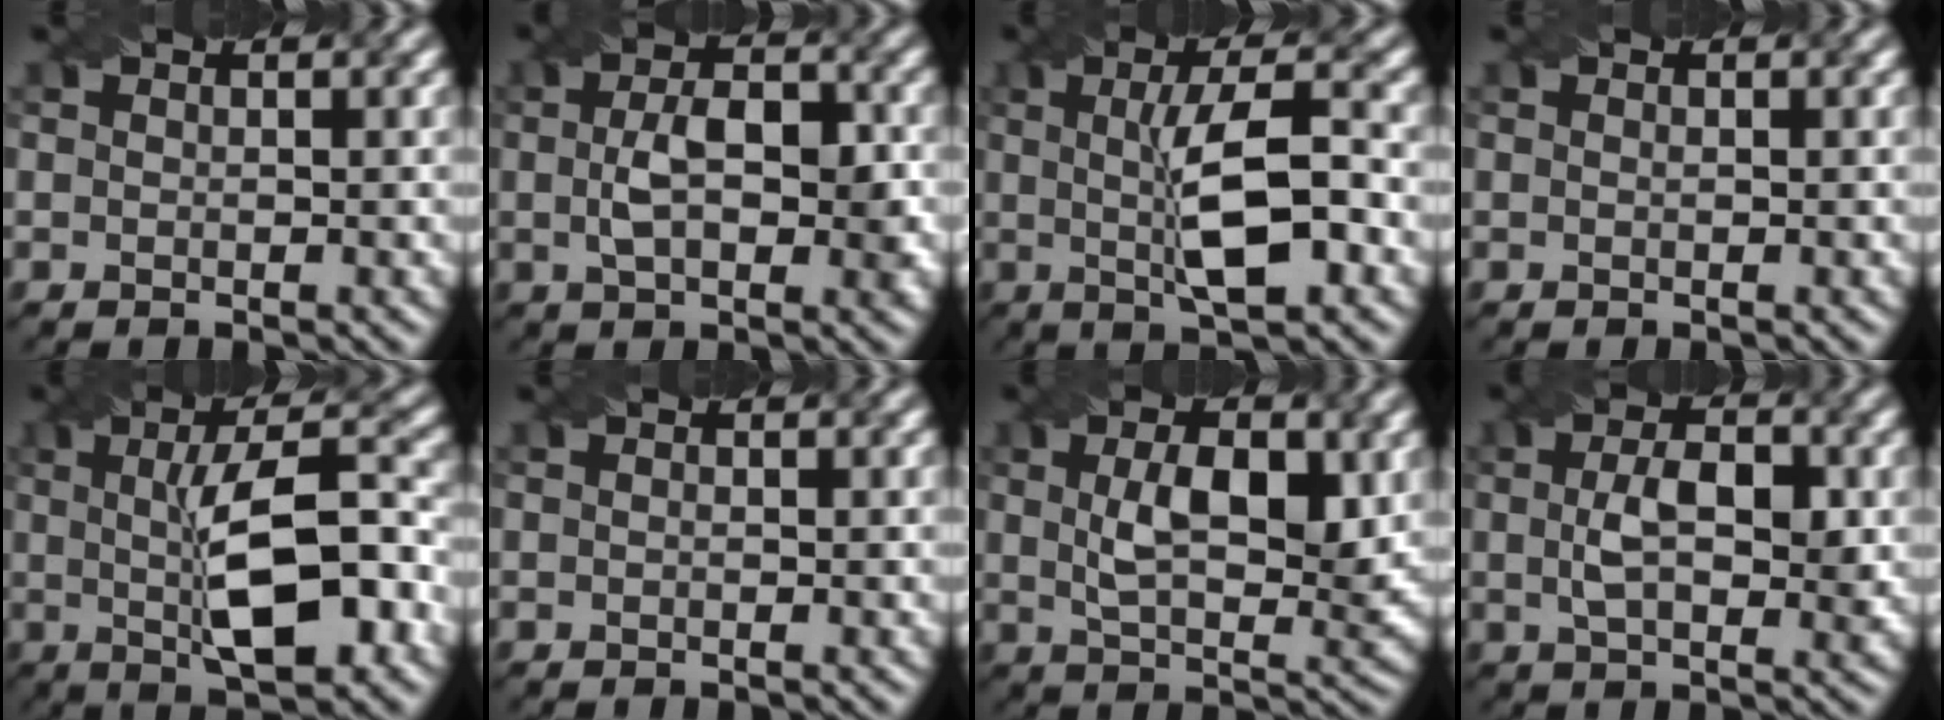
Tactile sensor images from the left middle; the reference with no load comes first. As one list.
[{"total": 5.3, "force": [0.0, 2.7, 4.6], "torque": [-0.081, 0.002, -0.001]}, {"total": 7.5, "force": [0.0, 1.9, 7.2], "torque": [-0.116, 0.008, -0.001]}, {"total": 0.0}, {"total": 9.6, "force": [-0.3, 2.9, 9.2], "torque": [-0.139, 0.006, -0.006]}, {"total": 0.0}, {"total": 6.5, "force": [1.4, 3.0, 5.6], "torque": [-0.102, -0.002, 0.029]}, {"total": 4.8, "force": [0.4, 2.4, 4.1], "torque": [-0.076, 0.002, 0.005]}]